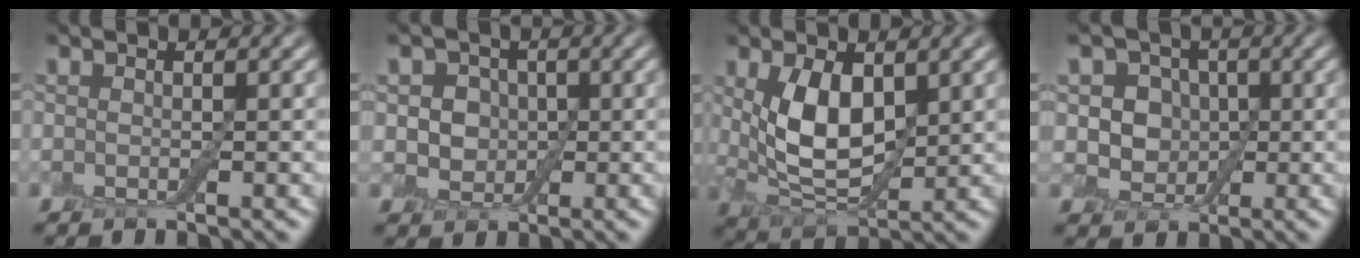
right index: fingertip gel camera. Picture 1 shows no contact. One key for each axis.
{"total": 3.0, "fx": 0.2, "fy": 2.6, "fz": 1.5, "tx": -0.013, "ty": 0.002, "tz": -0.012}
{"total": 6.4, "fx": 1.4, "fy": 3.5, "fz": 5.2, "tx": -0.109, "ty": -0.003, "tz": 0.037}
{"total": 4.3, "fx": 0.6, "fy": 3.7, "fz": 2.0, "tx": -0.019, "ty": 0.006, "tz": -0.013}